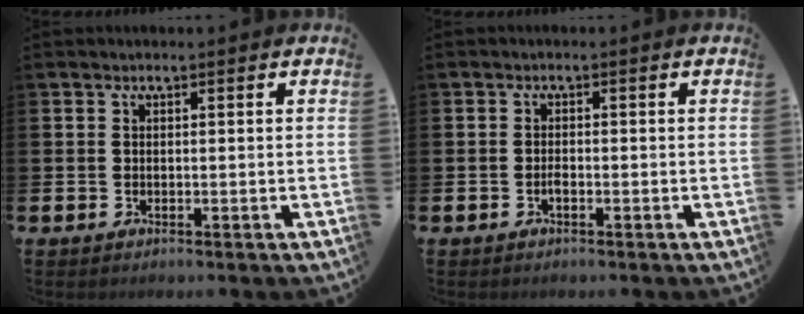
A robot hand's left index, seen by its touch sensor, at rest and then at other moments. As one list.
[{"total": 0.9, "force": [-0.5, 0.3, 0.7], "torque": [-0.008, -0.005, -0.011]}]